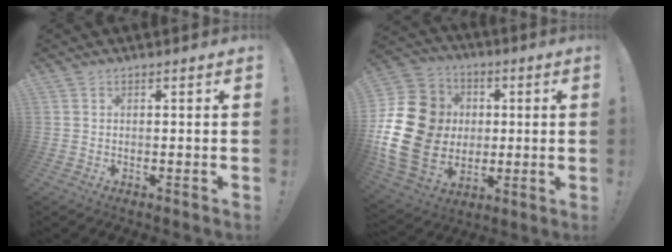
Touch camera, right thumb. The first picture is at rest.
{"total": 22.3, "force": [0.1, 18.6, 12.3], "torque": [-0.226, 0.013, 0.032]}